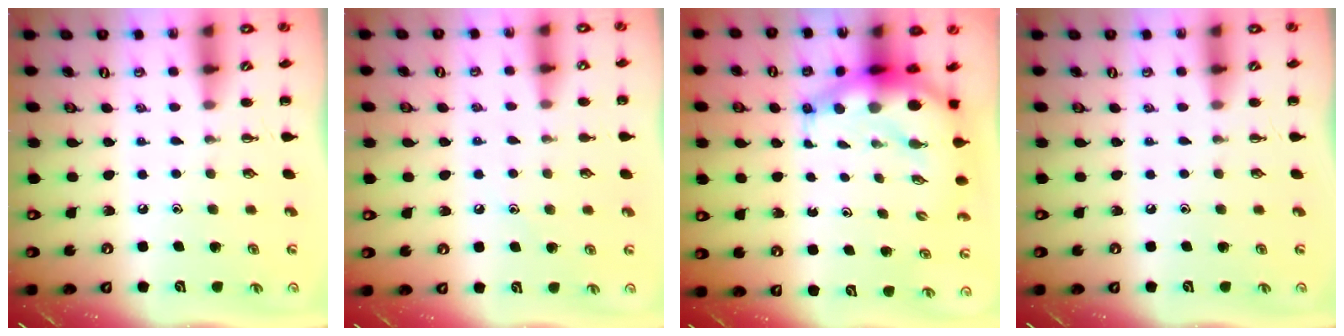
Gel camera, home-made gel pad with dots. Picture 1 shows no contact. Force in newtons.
{"total": 7.0, "press": 6.7, "slide": 1.9}
{"total": 9.9, "press": 9.5, "slide": 2.7}
{"total": 0.0}